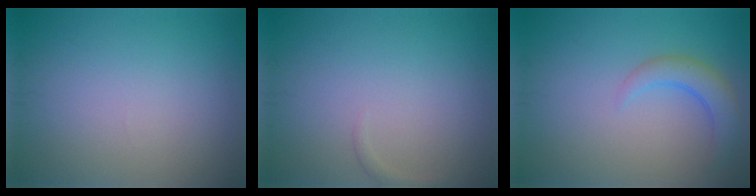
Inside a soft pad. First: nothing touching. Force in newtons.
{"total": 0.6, "press": 0.6, "slide": 0.1}
{"total": 2.8, "press": 2.8, "slide": 0.4}